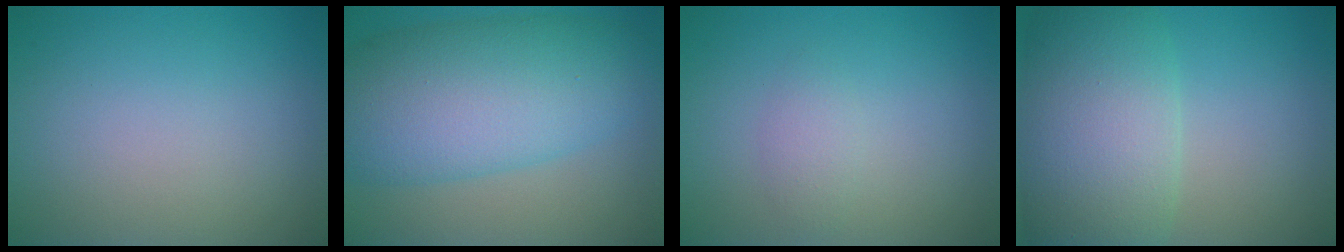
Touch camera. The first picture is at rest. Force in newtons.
{"total": 10.7, "press": 10.7, "slide": 0.4}
{"total": 1.4, "press": 1.4, "slide": 0.0}
{"total": 8.0, "press": 8.0, "slide": 0.7}